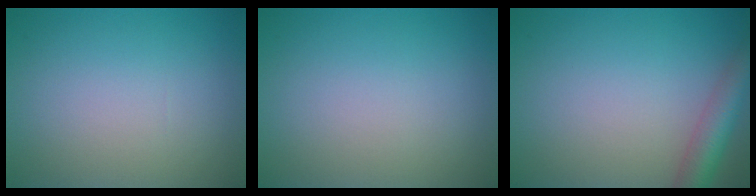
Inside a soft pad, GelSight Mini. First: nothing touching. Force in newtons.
{"total": 0.0}
{"total": 4.0, "press": 4.0, "slide": 0.3}